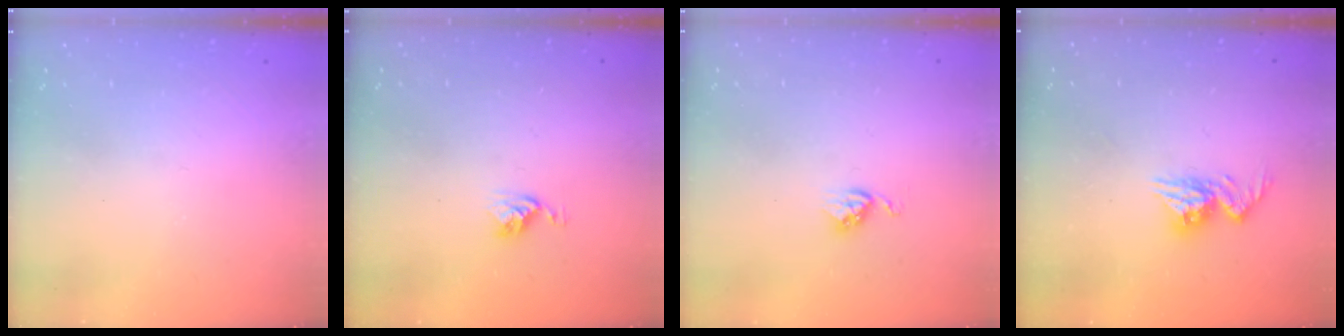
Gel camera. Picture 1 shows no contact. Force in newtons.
{"total": 5.2, "press": 5.2, "slide": 0.6}
{"total": 3.6, "press": 3.6, "slide": 0.4}
{"total": 9.8, "press": 9.8, "slide": 0.8}